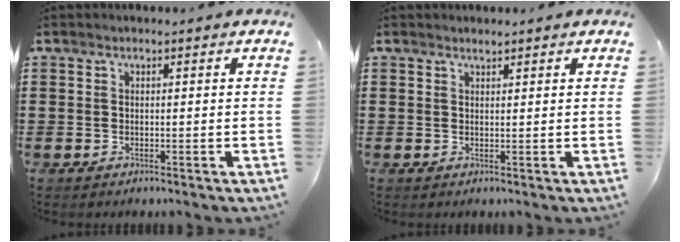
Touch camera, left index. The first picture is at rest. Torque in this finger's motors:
{"motor_torque": [-0.06, -0.06, 0.00, -0.01]}